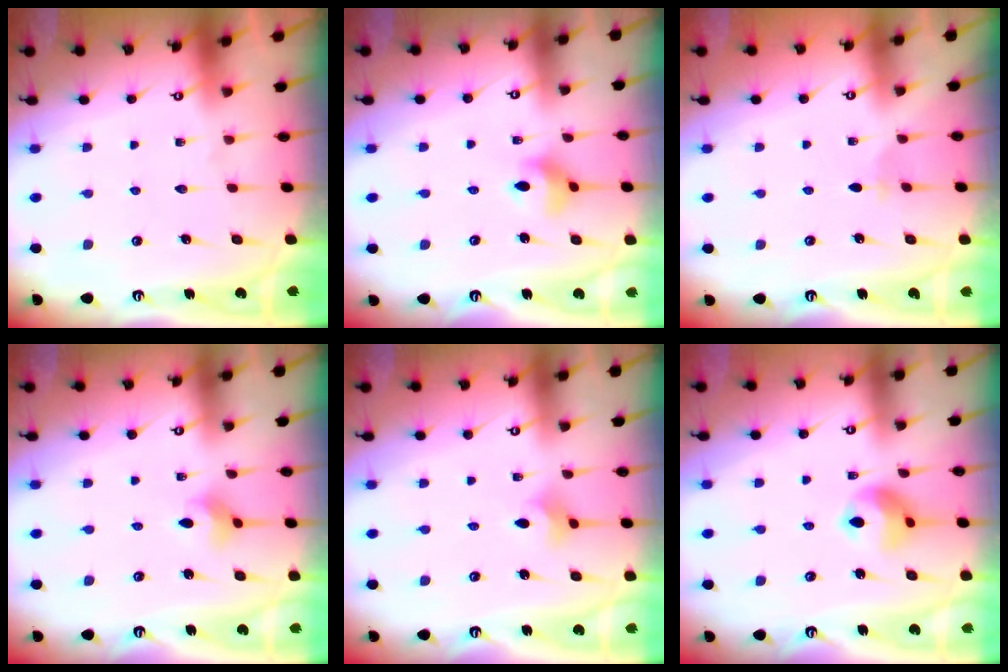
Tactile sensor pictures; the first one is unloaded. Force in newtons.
{"total": 6.8, "press": 6.5, "slide": 2.0}
{"total": 2.2, "press": 2.1, "slide": 0.5}
{"total": 3.1, "press": 3.0, "slide": 0.7}
{"total": 4.2, "press": 4.1, "slide": 0.8}
{"total": 9.7, "press": 9.6, "slide": 0.9}